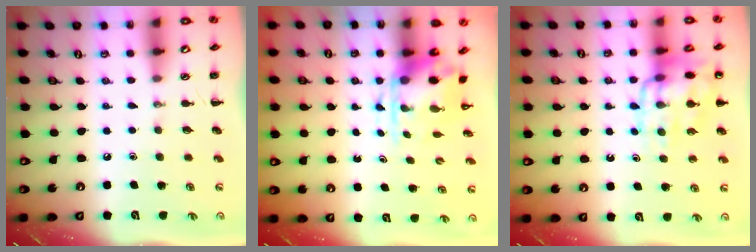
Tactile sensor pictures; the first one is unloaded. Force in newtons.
{"total": 3.8, "press": 3.7, "slide": 0.9}
{"total": 14.4, "press": 14.2, "slide": 2.4}